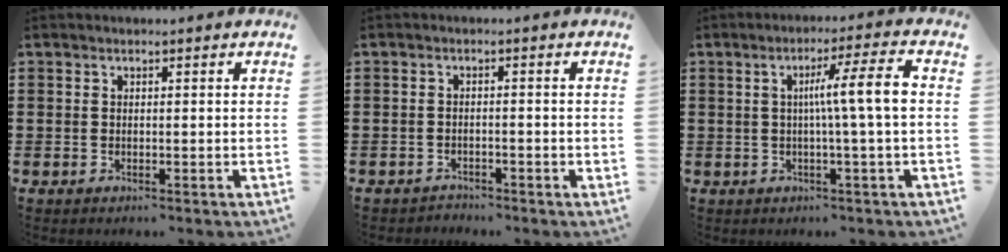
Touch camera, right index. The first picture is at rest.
{"total": 1.4, "force": [-1.3, 0.4, 0.0], "torque": [-0.007, 0.001, -0.028]}
{"total": 7.7, "force": [0.3, -0.4, 7.7], "torque": [-0.131, -0.003, -0.008]}